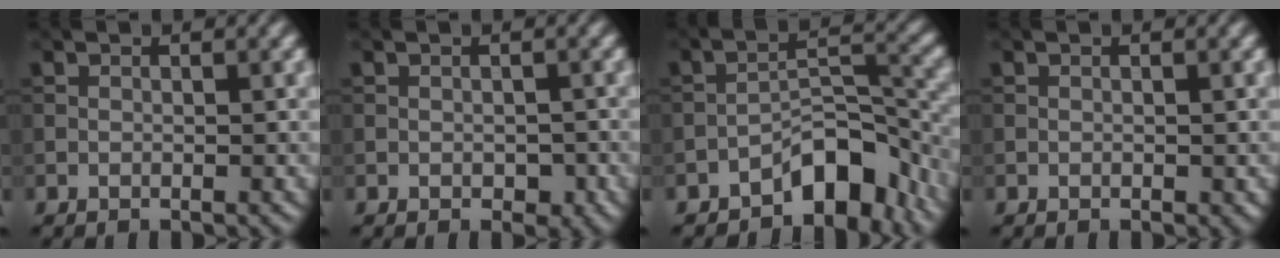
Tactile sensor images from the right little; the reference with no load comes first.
{"total": 1.4, "force": [-0.5, 0.9, 0.9], "torque": [-0.012, -0.006, -0.006]}
{"total": 6.2, "force": [-4.2, 2.5, 3.7], "torque": [-0.040, 0.016, -0.074]}
{"total": 0.0}